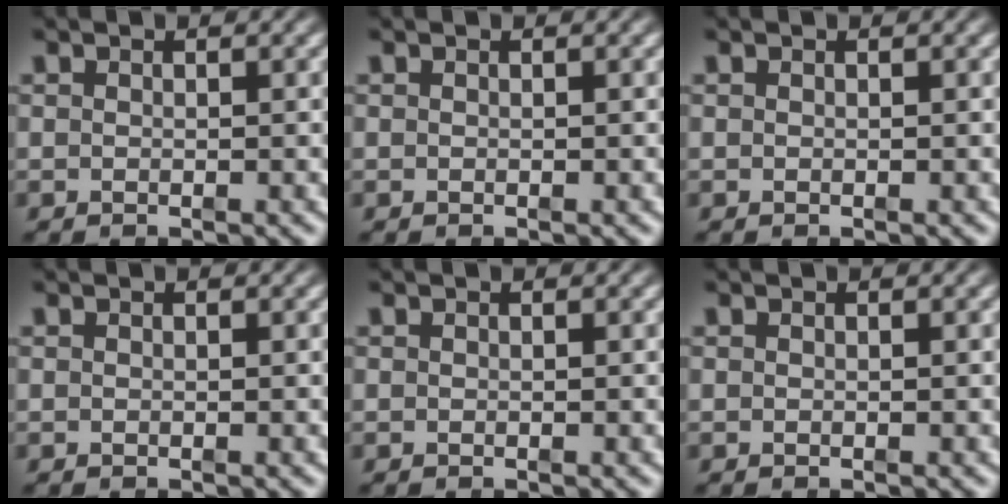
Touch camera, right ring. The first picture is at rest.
{"total": 0.0}
{"total": 0.0}
{"total": 0.0}
{"total": 0.0}
{"total": 0.0}